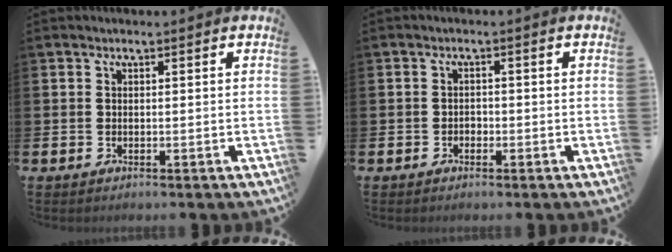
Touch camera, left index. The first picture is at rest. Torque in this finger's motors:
{"motor_torque": [-0.08, 0.15, -0.01, -0.01]}